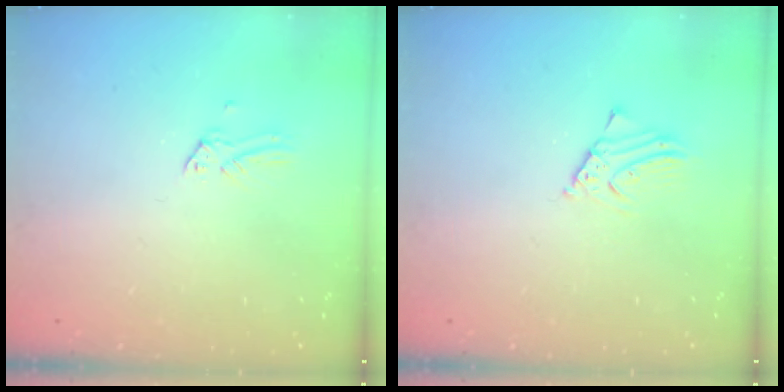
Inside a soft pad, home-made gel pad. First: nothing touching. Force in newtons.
{"total": 2.4, "press": 2.4, "slide": 0.2}